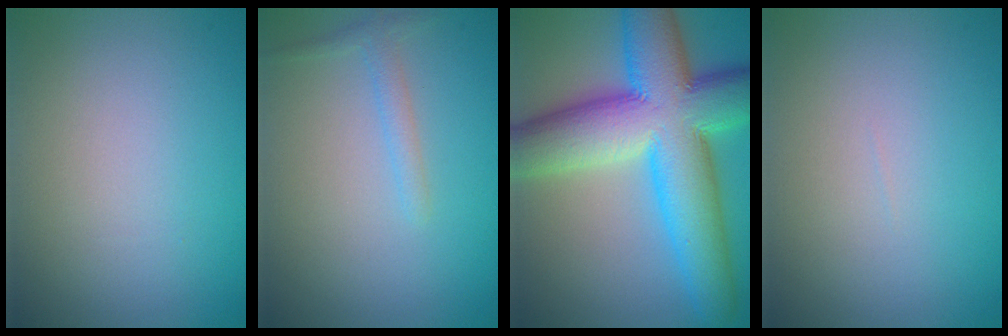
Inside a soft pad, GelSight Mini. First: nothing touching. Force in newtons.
{"total": 1.3, "press": 1.3, "slide": 0.1}
{"total": 14.0, "press": 14.0, "slide": 0.1}
{"total": 0.0}